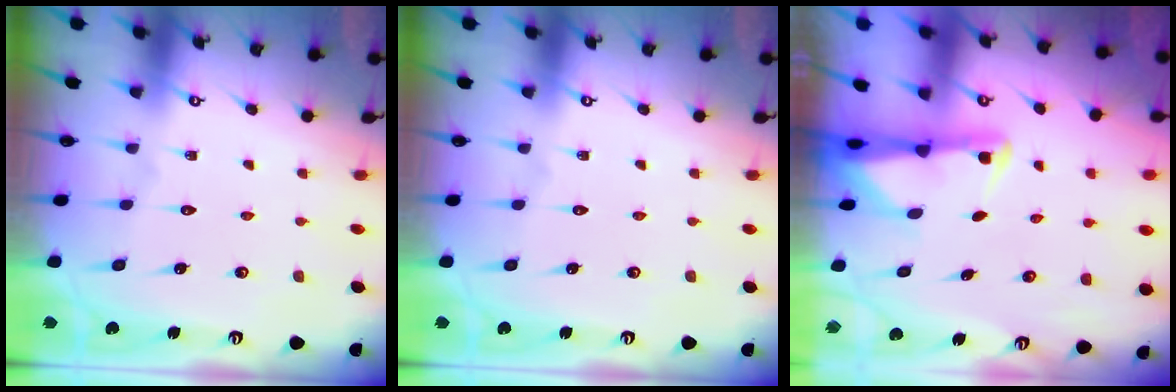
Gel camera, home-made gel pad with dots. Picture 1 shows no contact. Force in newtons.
{"total": 0.0}
{"total": 2.4, "press": 2.3, "slide": 0.5}